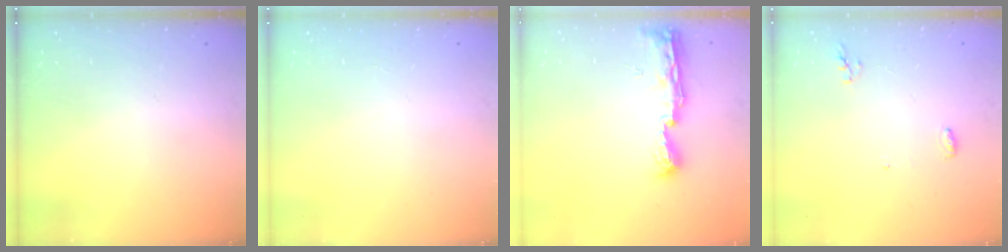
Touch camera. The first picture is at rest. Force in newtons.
{"total": 0.0}
{"total": 8.3, "press": 8.2, "slide": 0.9}
{"total": 3.8, "press": 3.7, "slide": 0.9}